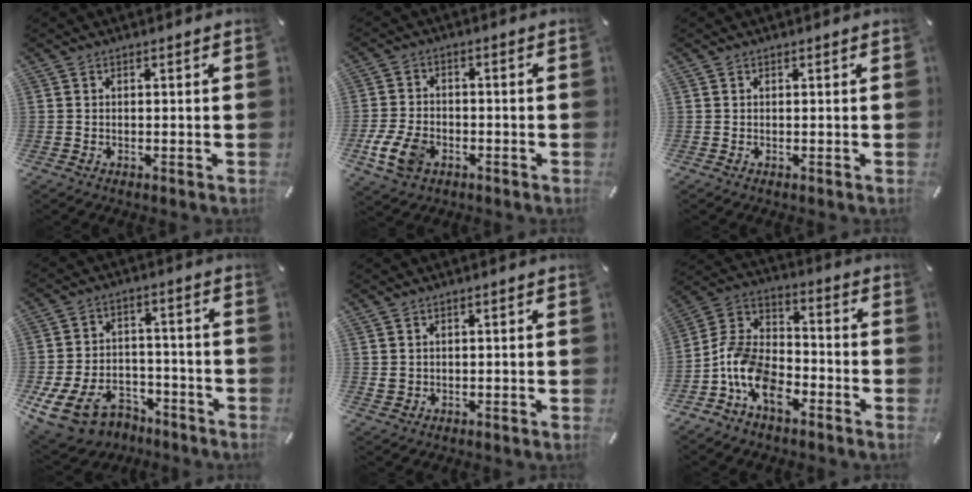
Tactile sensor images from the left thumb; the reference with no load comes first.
{"total": 8.4, "force": [-3.5, 5.8, 5.1], "torque": [-0.114, 0.006, -0.065]}
{"total": 0.0}
{"total": 12.7, "force": [-7.1, 8.4, 6.3], "torque": [-0.119, 0.051, -0.119]}
{"total": 1.7, "force": [0.2, 1.7, 0.2], "torque": [-0.006, 0.006, 0.000]}
{"total": 11.7, "force": [-6.8, 7.2, 6.3], "torque": [-0.146, 0.022, -0.134]}